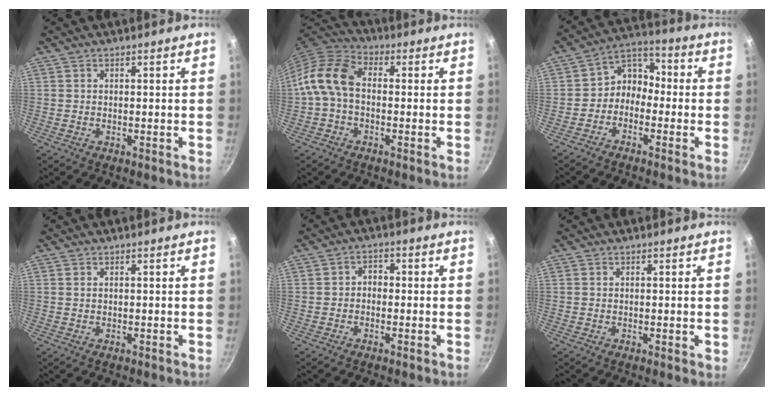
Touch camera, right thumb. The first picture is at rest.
{"total": 9.4, "force": [-0.9, 6.3, 7.0], "torque": [-0.132, 0.035, -0.036]}
{"total": 6.7, "force": [-2.3, 5.4, 3.4], "torque": [-0.029, 0.046, -0.060]}
{"total": 0.0}
{"total": 2.4, "force": [-0.6, 1.9, 1.3], "torque": [-0.011, 0.012, -0.015]}
{"total": 0.8, "force": [0.0, 0.1, 0.8], "torque": [-0.010, -0.004, -0.002]}